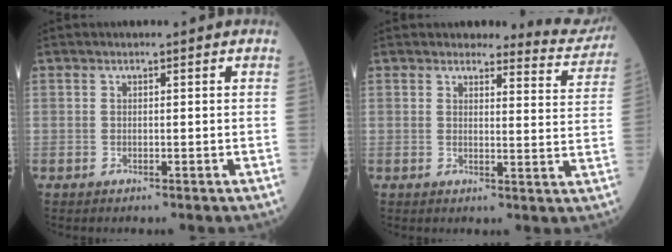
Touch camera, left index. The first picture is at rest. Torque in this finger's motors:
{"motor_torque": [0.49, -0.58, 0.11, 0.00]}